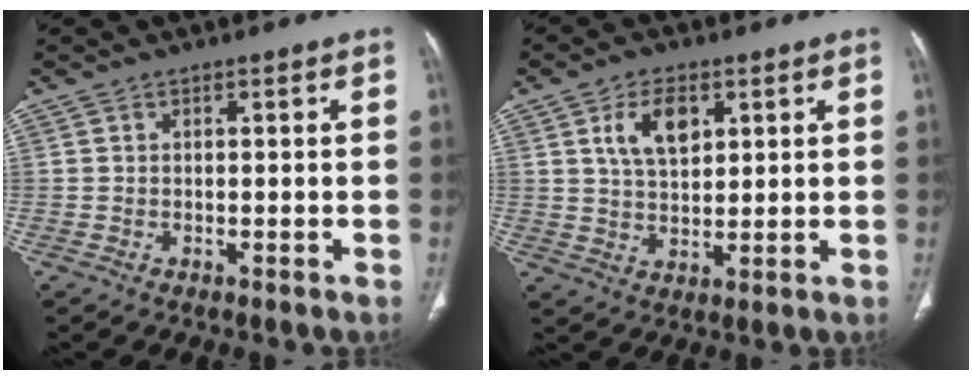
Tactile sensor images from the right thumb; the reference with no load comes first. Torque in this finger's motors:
{"motor_torque": [0.26, 0.56, 0.16, -0.15, 0.09]}